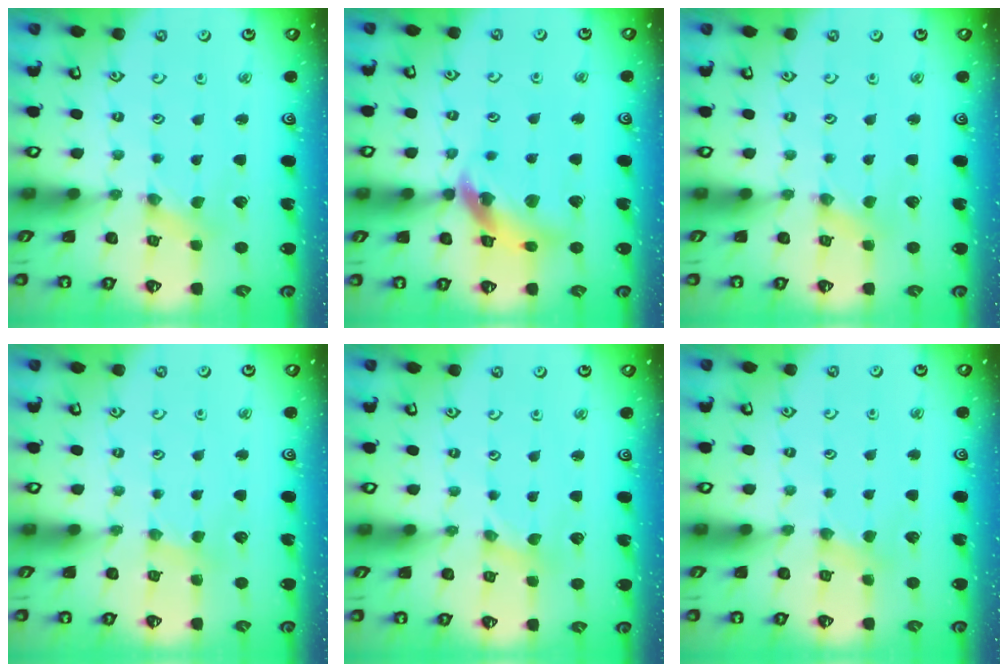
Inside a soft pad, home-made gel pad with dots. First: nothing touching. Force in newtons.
{"total": 14.1, "press": 14.0, "slide": 1.7}
{"total": 0.7, "press": 0.6, "slide": 0.1}
{"total": 1.9, "press": 1.8, "slide": 0.4}
{"total": 0.0}
{"total": 2.3, "press": 2.2, "slide": 0.4}